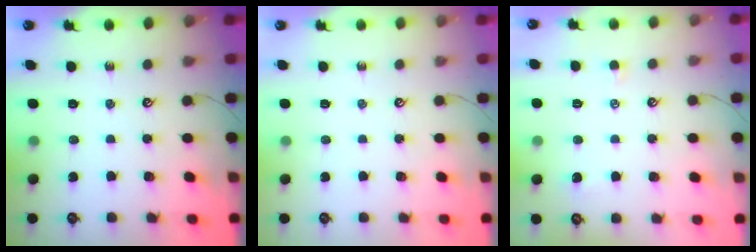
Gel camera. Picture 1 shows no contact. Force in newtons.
{"total": 0.0}
{"total": 2.7, "press": 2.6, "slide": 0.3}